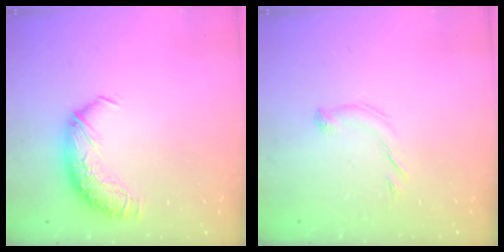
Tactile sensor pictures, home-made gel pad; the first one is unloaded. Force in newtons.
{"total": 6.5, "press": 6.5, "slide": 1.0}